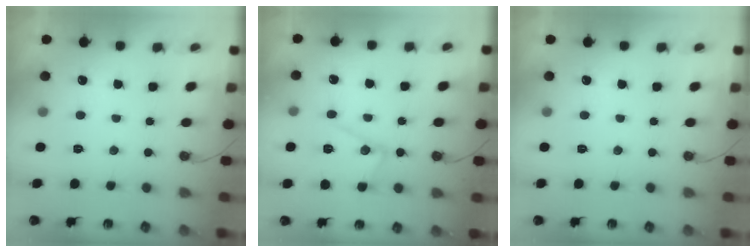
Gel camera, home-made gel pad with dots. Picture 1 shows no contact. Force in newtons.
{"total": 13.1, "press": 13.1, "slide": 0.8}
{"total": 0.0}